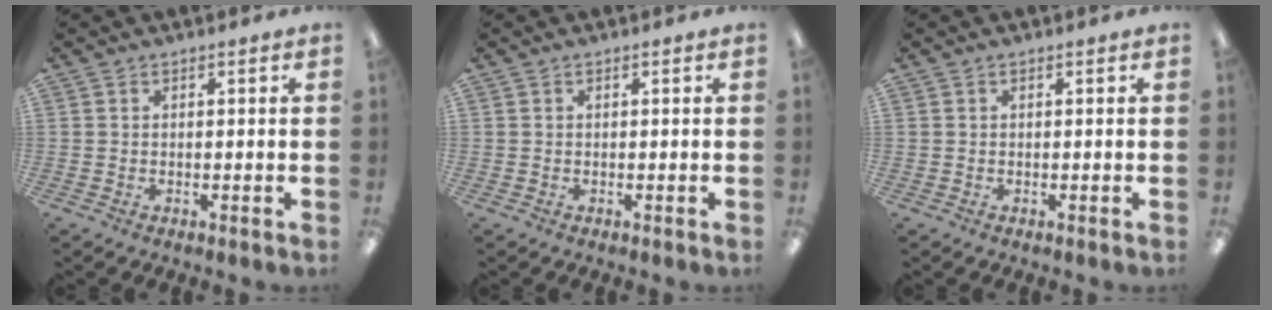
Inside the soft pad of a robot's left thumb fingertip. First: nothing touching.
{"total": 0.0}
{"total": 0.0}